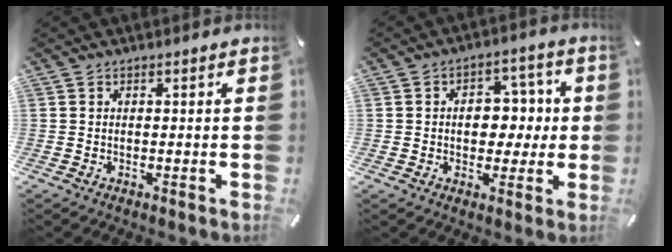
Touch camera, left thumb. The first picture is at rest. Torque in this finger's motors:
{"motor_torque": [1.38, 1.44, 0.89, -0.13, 0.03]}